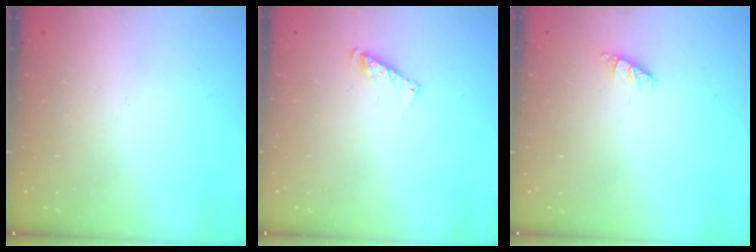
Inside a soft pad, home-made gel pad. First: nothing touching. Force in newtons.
{"total": 5.3, "press": 5.2, "slide": 0.3}
{"total": 0.7, "press": 0.7, "slide": 0.1}